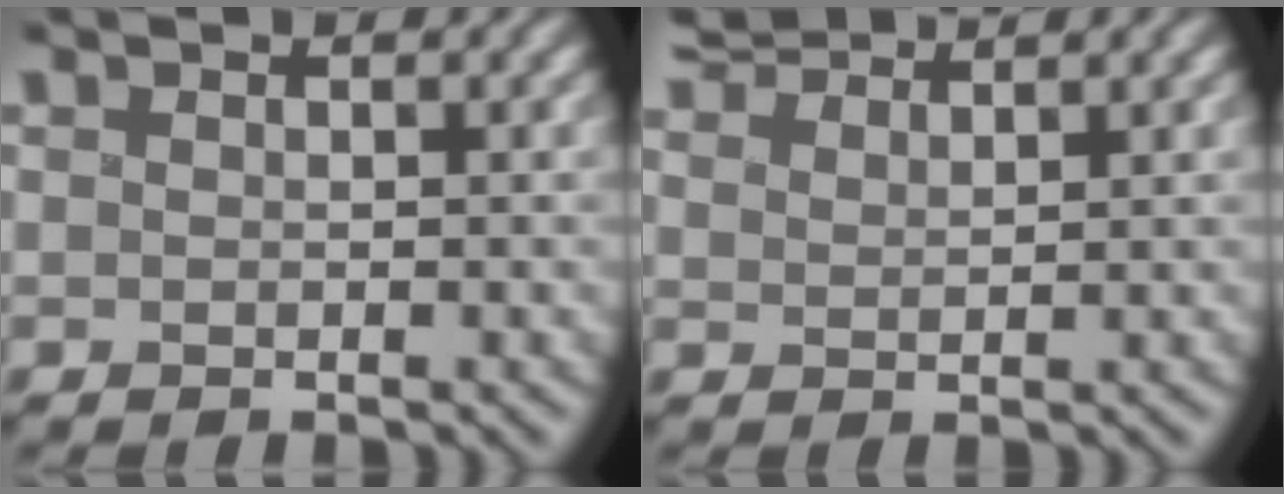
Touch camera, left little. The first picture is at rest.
{"total": 3.9, "force": [3.6, 0.7, 1.2], "torque": [-0.036, 0.020, 0.065]}